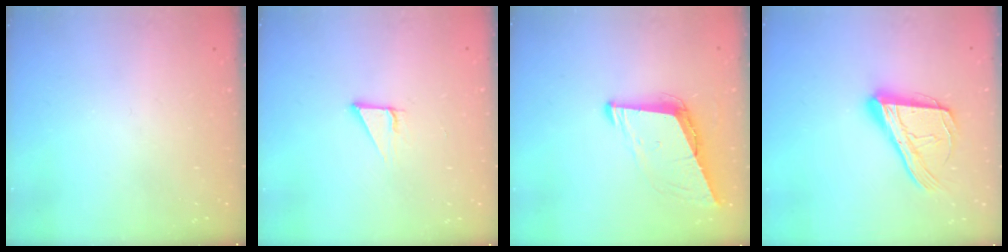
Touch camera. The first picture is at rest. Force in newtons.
{"total": 2.9, "press": 2.9, "slide": 0.1}
{"total": 8.3, "press": 7.8, "slide": 3.1}
{"total": 17.8, "press": 17.7, "slide": 2.4}